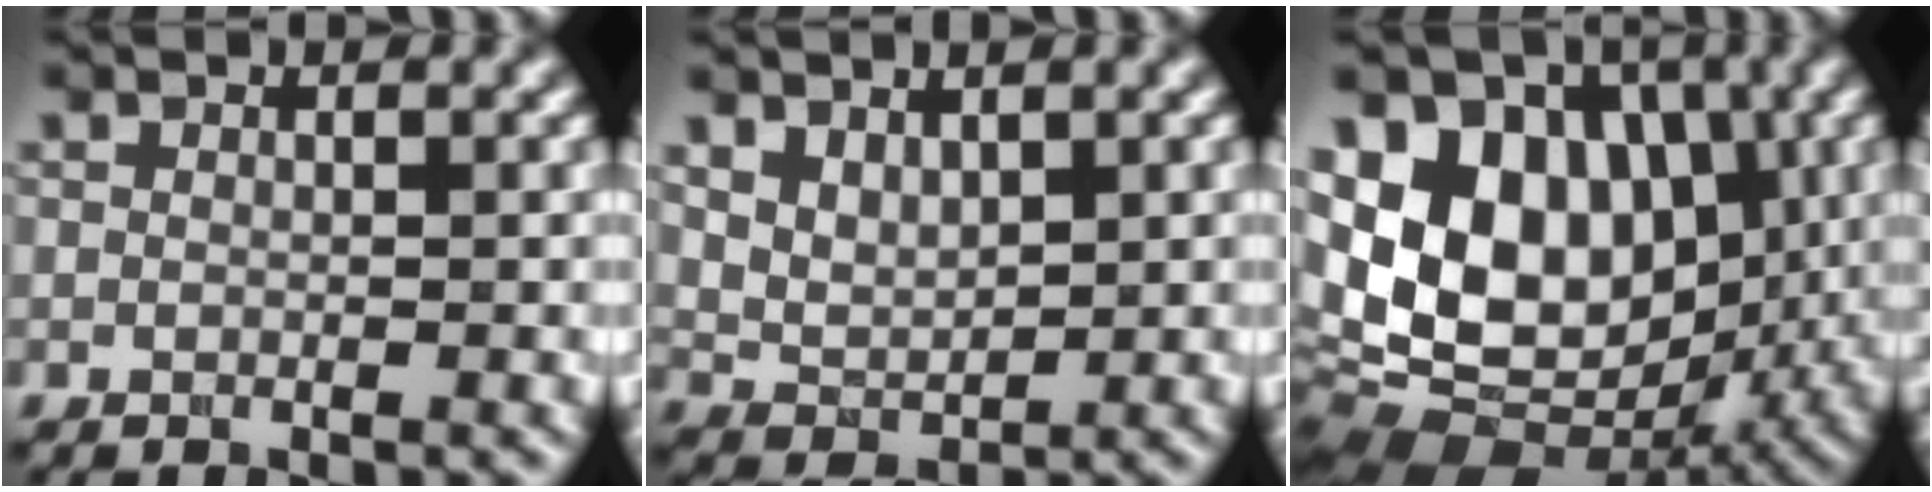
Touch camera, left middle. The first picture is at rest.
{"total": 2.9, "force": [1.5, 1.7, 1.7], "torque": [-0.034, -0.007, 0.037]}
{"total": 16.3, "force": [0.8, 12.0, 11.0], "torque": [-0.192, 0.019, 0.027]}